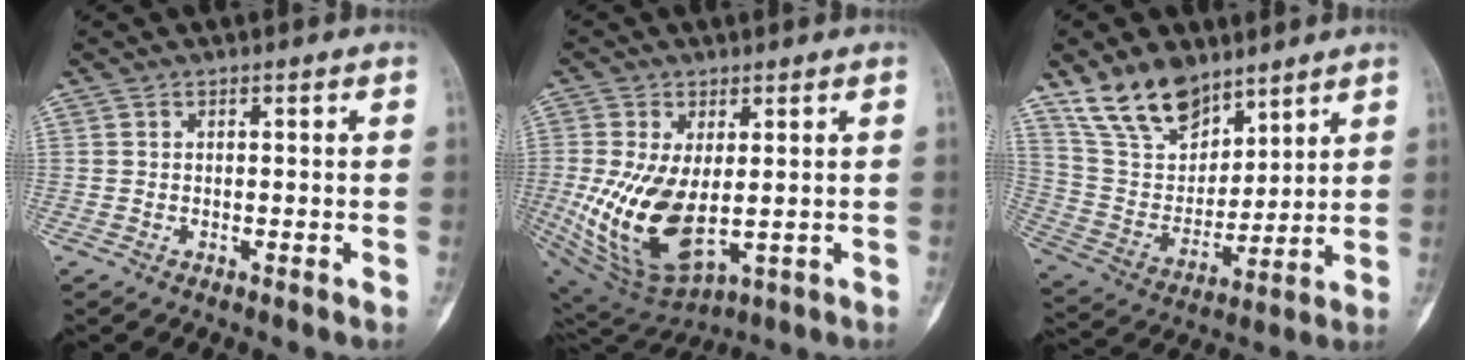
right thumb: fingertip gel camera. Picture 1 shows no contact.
{"total": 16.0, "force": [-0.8, 8.6, 13.5], "torque": [-0.261, -0.016, 0.011]}
{"total": 14.7, "force": [10.7, 7.7, 6.4], "torque": [-0.089, -0.054, 0.216]}